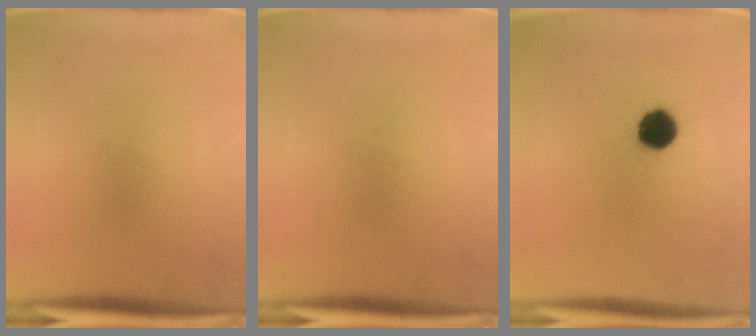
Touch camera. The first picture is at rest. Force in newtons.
{"total": 0.0}
{"total": 6.5}